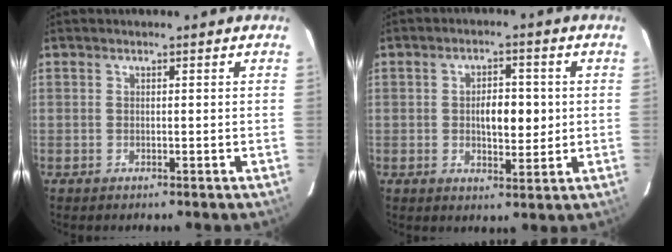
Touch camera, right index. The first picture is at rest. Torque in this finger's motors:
{"motor_torque": [0.08, 0.00, 0.11, 0.06]}